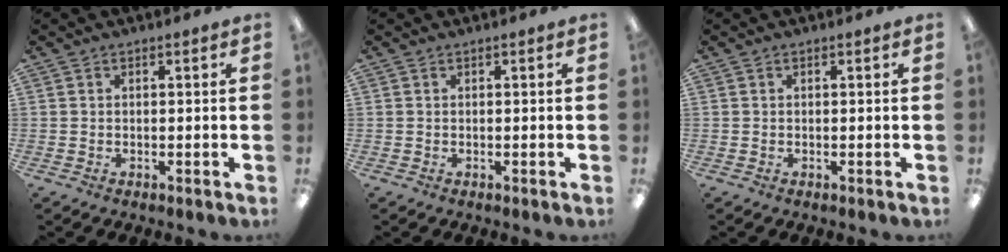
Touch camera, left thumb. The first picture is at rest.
{"total": 0.0}
{"total": 0.0}